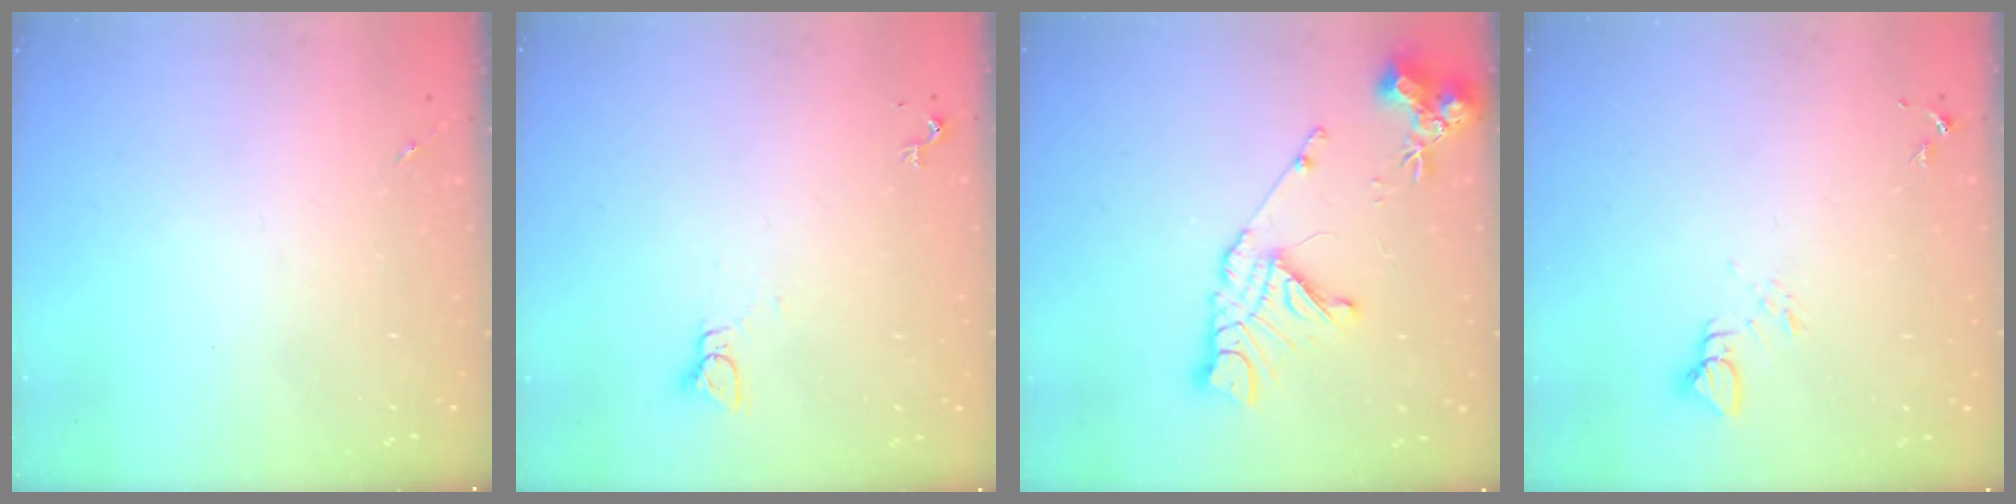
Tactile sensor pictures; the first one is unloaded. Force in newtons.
{"total": 2.2, "press": 2.2, "slide": 0.1}
{"total": 15.4, "press": 15.3, "slide": 1.8}
{"total": 3.4, "press": 3.4, "slide": 0.2}